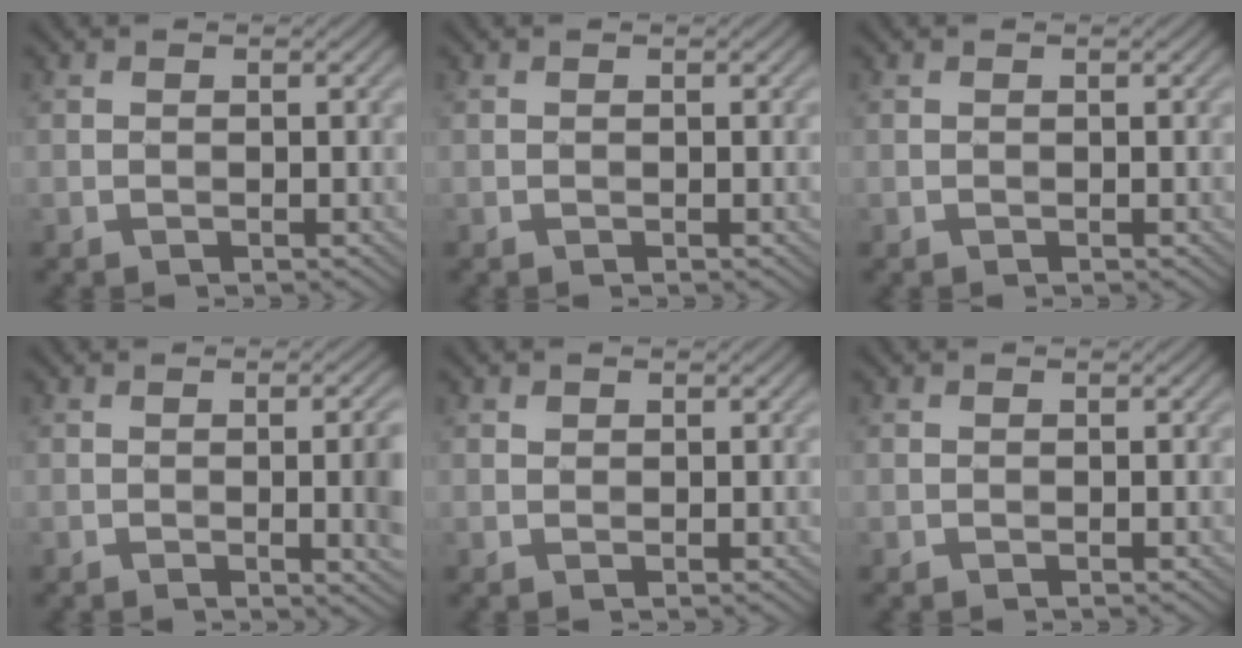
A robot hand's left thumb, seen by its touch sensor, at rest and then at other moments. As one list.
[{"total": 0.0}, {"total": 0.0}, {"total": 6.2, "force": [-0.5, 1.6, 6.0], "torque": [-0.084, -0.004, -0.002]}, {"total": 0.6, "force": [0.4, 0.4, 0.2], "torque": [-0.003, -0.002, 0.009]}, {"total": 0.0}]